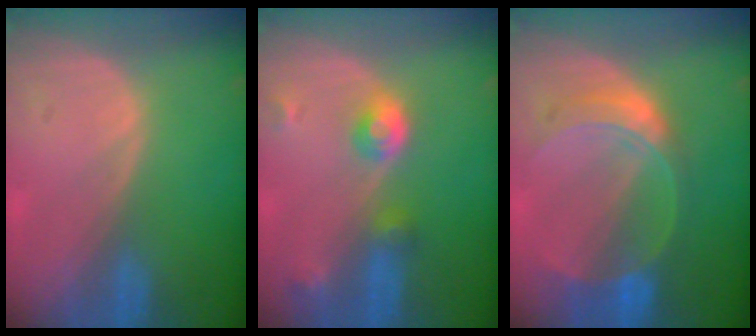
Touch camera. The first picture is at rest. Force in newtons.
{"total": 4.6, "press": 4.2, "slide": 1.9}
{"total": 7.6, "press": 6.7, "slide": 3.5}